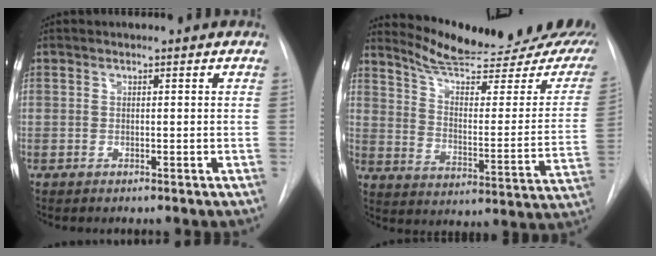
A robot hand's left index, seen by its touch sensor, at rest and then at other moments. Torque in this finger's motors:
{"motor_torque": [0.80, -0.93, 0.12, 0.02]}